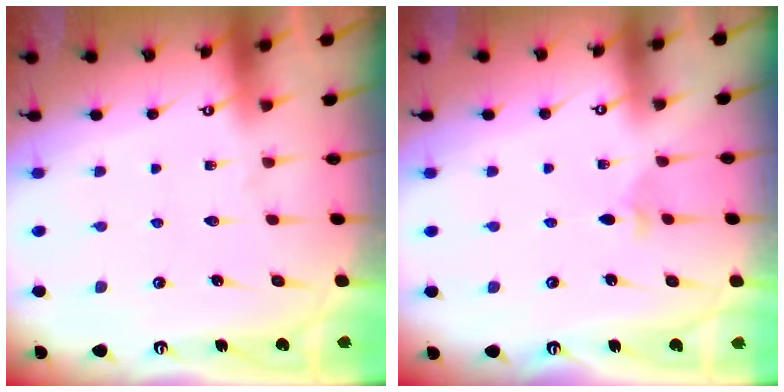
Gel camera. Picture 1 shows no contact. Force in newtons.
{"total": 2.5, "press": 2.5, "slide": 0.6}